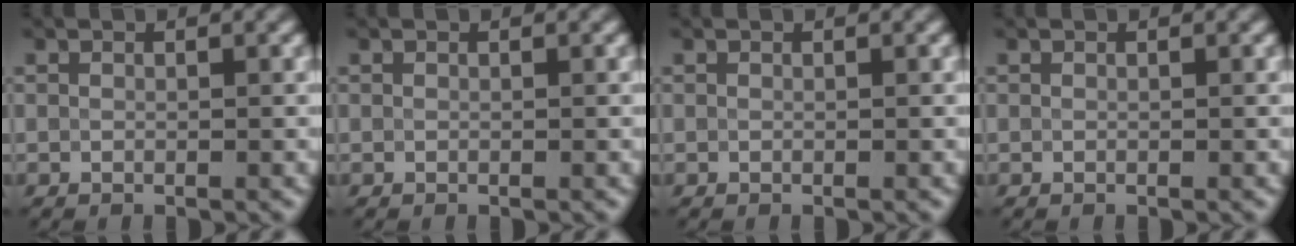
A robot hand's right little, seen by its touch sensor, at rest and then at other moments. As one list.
[{"total": 0.0}, {"total": 0.0}, {"total": 0.0}]